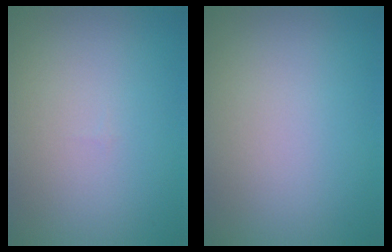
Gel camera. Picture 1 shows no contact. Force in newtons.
{"total": 0.0}